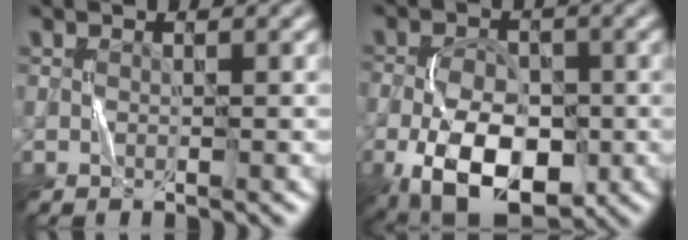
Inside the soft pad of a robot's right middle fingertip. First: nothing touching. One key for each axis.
{"total": 8.9, "fx": -3.6, "fy": 5.0, "fz": 6.4, "tx": -0.128, "ty": -0.012, "tz": -0.065}